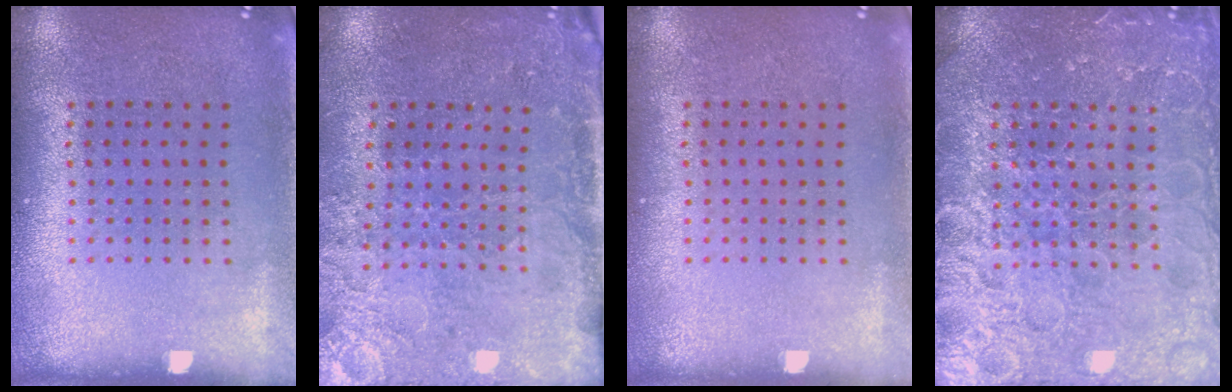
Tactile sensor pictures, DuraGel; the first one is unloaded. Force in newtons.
{"total": 3.3, "press": 3.3, "slide": 0.3}
{"total": 0.0}
{"total": 6.9, "press": 6.8, "slide": 0.8}